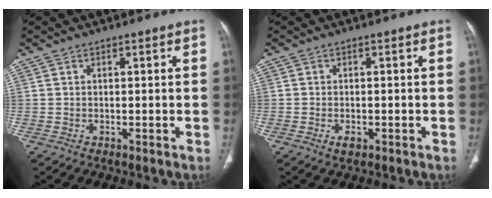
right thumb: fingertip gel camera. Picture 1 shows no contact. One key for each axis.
{"total": 1.8, "fx": -0.8, "fy": 1.0, "fz": 1.3, "tx": -0.023, "ty": 0.001, "tz": -0.013}